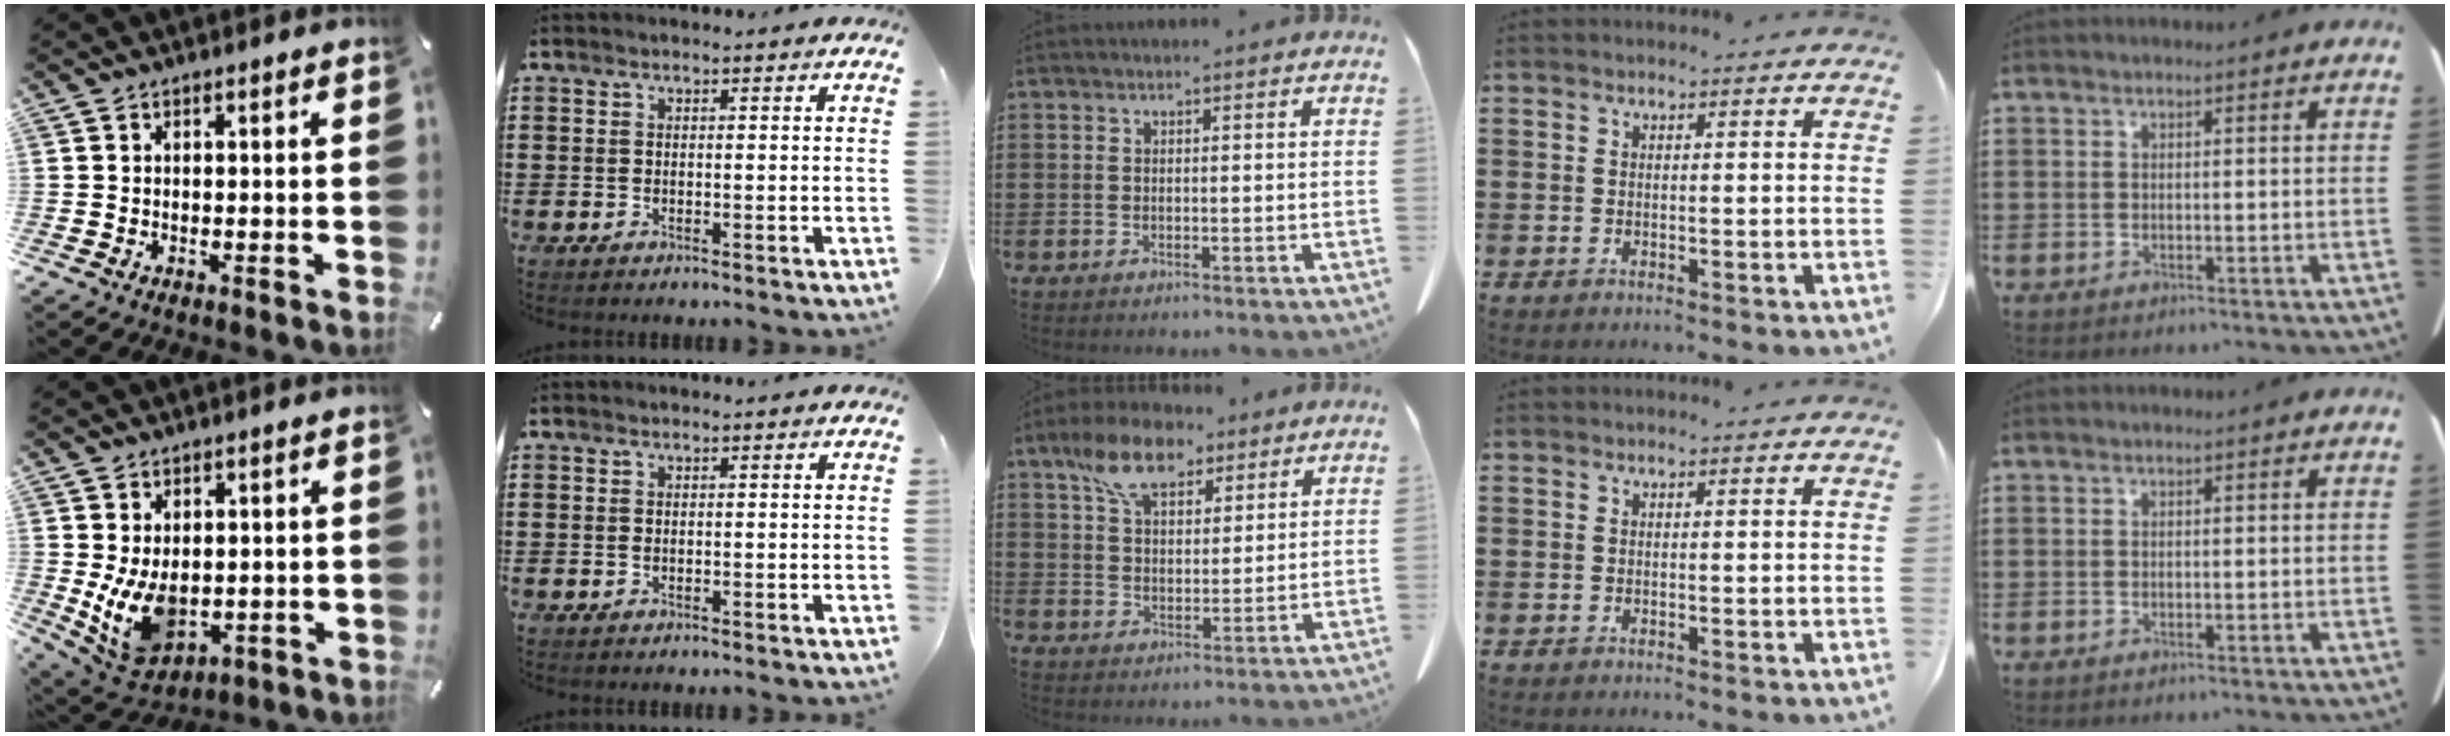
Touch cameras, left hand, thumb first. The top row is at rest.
{"thumb": {"total": 9.9, "force": [0.1, 7.2, 6.8], "torque": [-0.129, -0.011, 0.008]}, "middle": {"total": 9.4, "force": [6.4, 4.6, 5.2], "torque": [-0.114, 0.002, 0.118]}}